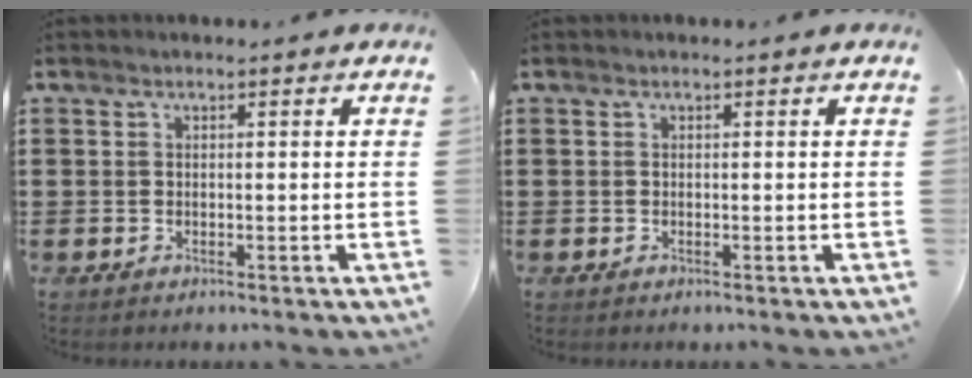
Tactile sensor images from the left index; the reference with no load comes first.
{"total": 0.0}